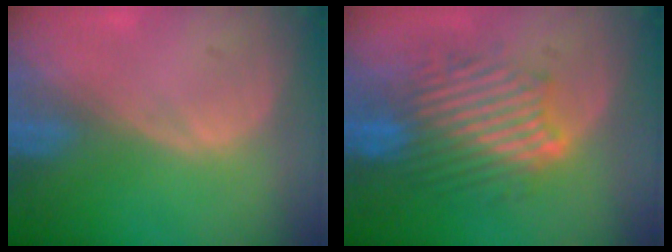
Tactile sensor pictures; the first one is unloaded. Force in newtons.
{"total": 9.3, "press": 9.3, "slide": 0.5}